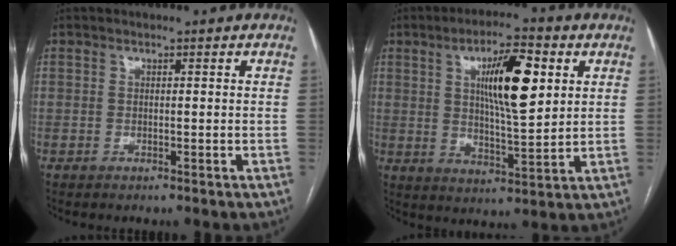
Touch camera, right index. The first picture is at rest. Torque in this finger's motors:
{"motor_torque": [0.48, 0.17, 0.50, 0.09]}